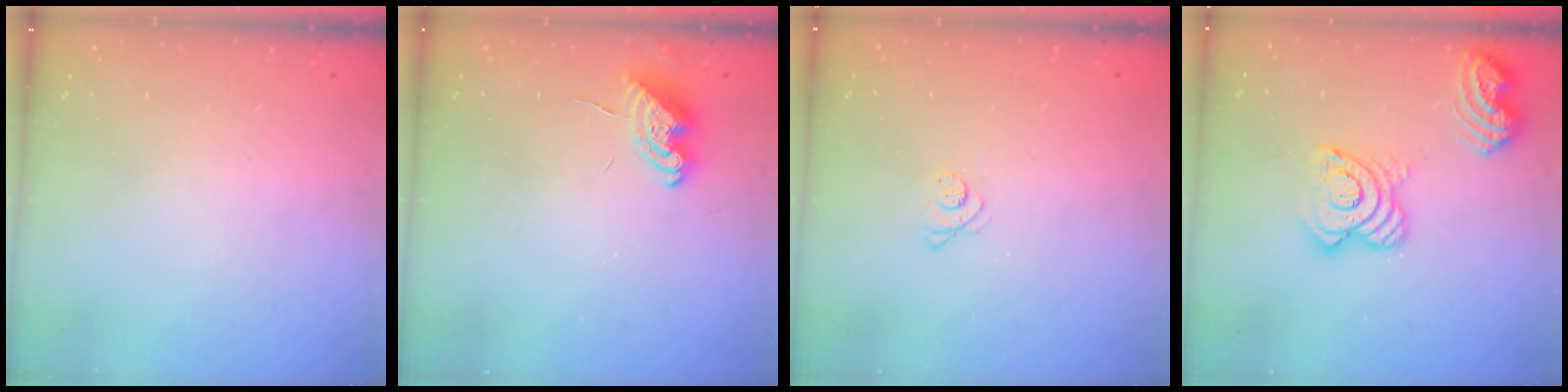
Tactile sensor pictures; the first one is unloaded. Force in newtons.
{"total": 7.1, "press": 7.0, "slide": 0.8}
{"total": 2.7, "press": 2.7, "slide": 0.3}
{"total": 17.1, "press": 17.0, "slide": 1.9}